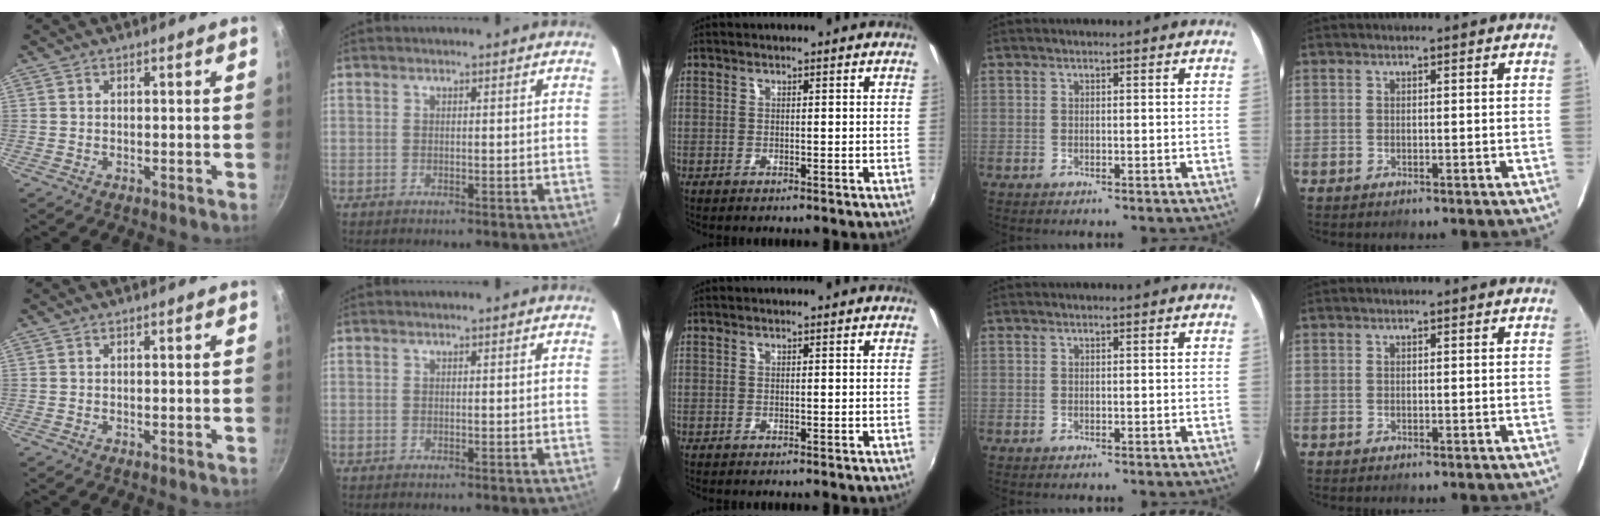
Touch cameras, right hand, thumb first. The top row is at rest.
{}